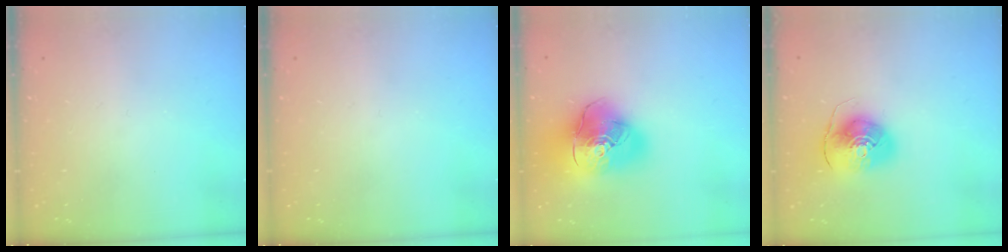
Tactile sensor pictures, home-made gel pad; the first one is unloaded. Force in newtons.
{"total": 0.0}
{"total": 22.5, "press": 22.3, "slide": 3.4}
{"total": 10.2, "press": 10.1, "slide": 1.5}